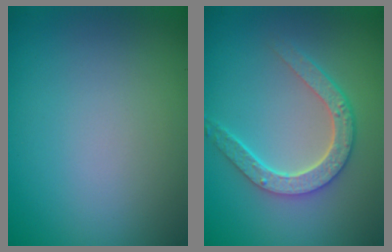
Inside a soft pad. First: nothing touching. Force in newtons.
{"total": 4.4, "press": 3.4, "slide": 2.7}